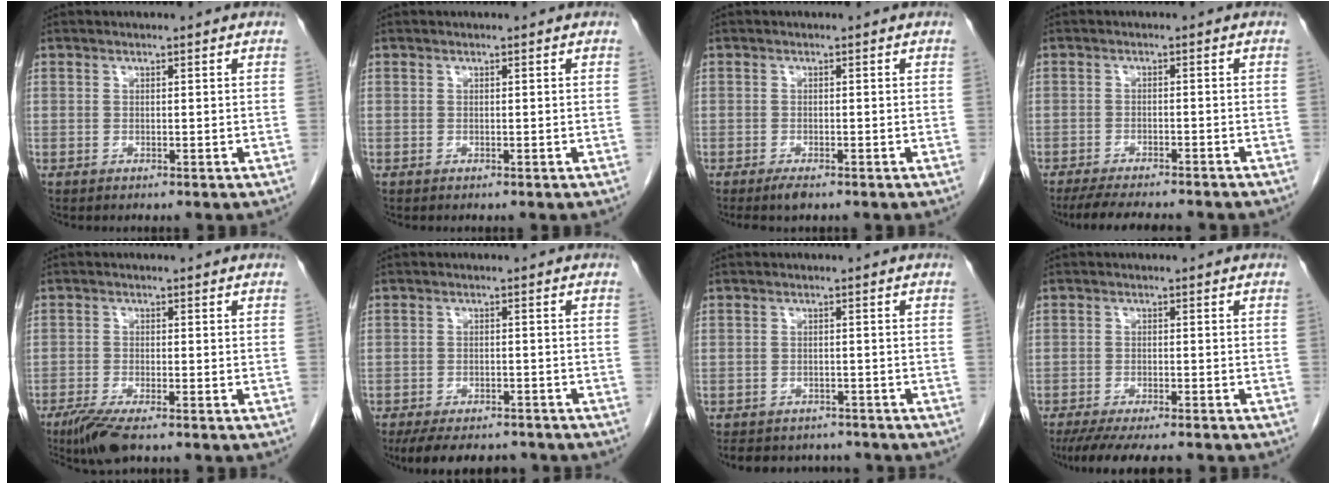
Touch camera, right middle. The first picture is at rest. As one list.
[{"total": 0.0}, {"total": 1.9, "force": [-1.4, 0.4, 1.2], "torque": [-0.024, -0.005, -0.023]}, {"total": 11.5, "force": [-10.0, 1.9, 5.4], "torque": [-0.076, -0.014, -0.136]}, {"total": 5.5, "force": [-4.0, 0.7, 3.7], "torque": [-0.071, -0.015, -0.071]}, {"total": 11.2, "force": [-9.7, 3.6, 4.3], "torque": [-0.077, -0.004, -0.130]}, {"total": 8.6, "force": [-7.7, 3.2, 1.8], "torque": [-0.032, 0.006, -0.094]}, {"total": 11.3, "force": [-9.8, 1.7, 5.5], "torque": [-0.080, -0.021, -0.139]}]